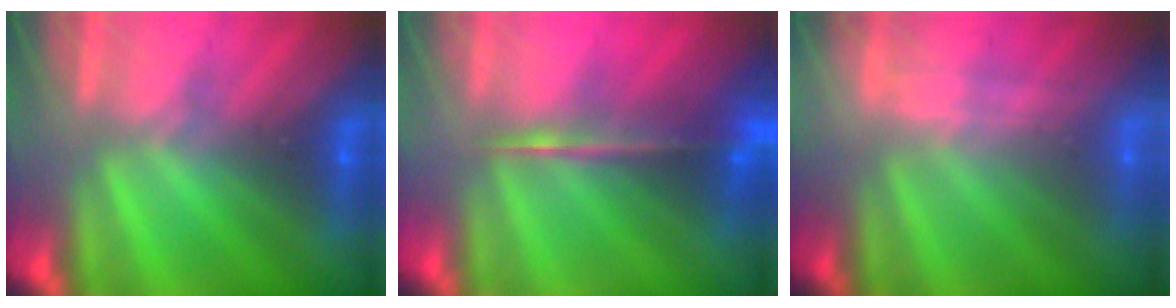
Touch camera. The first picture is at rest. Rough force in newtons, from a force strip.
{"total": 7.1}
{"total": 2.2}